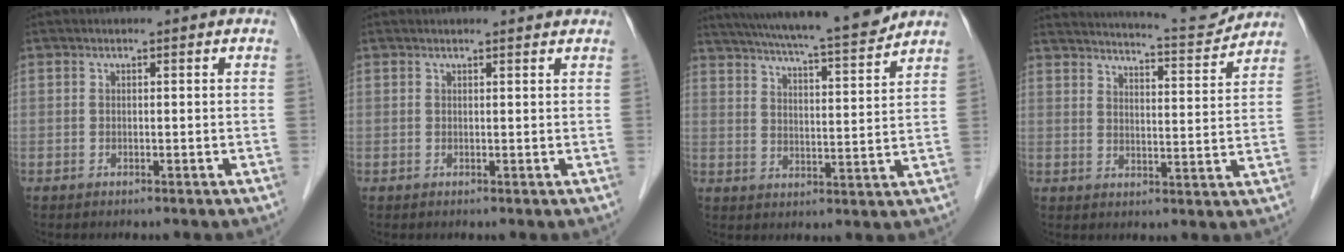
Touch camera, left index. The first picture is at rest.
{"total": 2.6, "force": [2.6, 0.3, 0.4], "torque": [-0.011, 0.008, 0.025]}
{"total": 17.2, "force": [15.3, 0.1, 7.7], "torque": [-0.132, 0.001, 0.224]}
{"total": 13.4, "force": [12.9, 0.6, 3.5], "torque": [-0.056, -0.015, 0.171]}